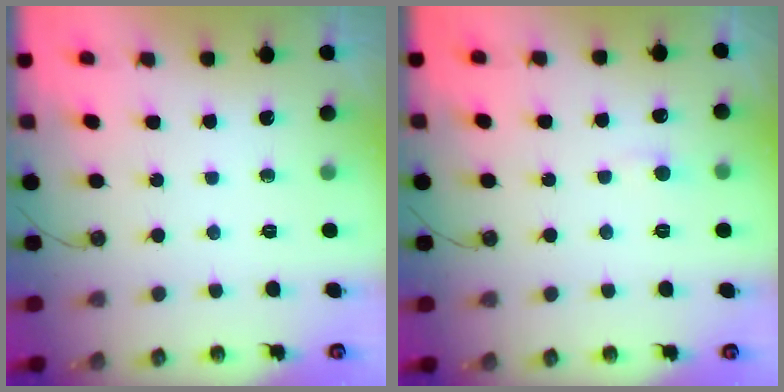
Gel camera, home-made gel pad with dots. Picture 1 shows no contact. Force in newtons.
{"total": 1.9, "press": 1.8, "slide": 0.4}